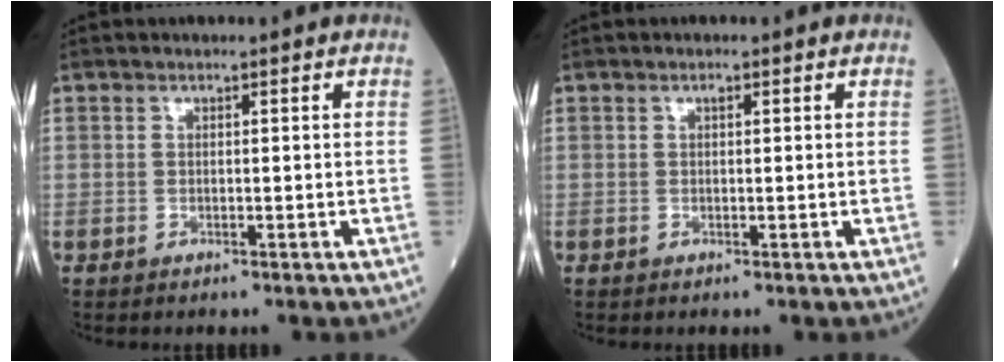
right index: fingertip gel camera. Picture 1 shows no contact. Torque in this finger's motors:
{"motor_torque": [0.15, 0.01, 0.09, 0.01]}